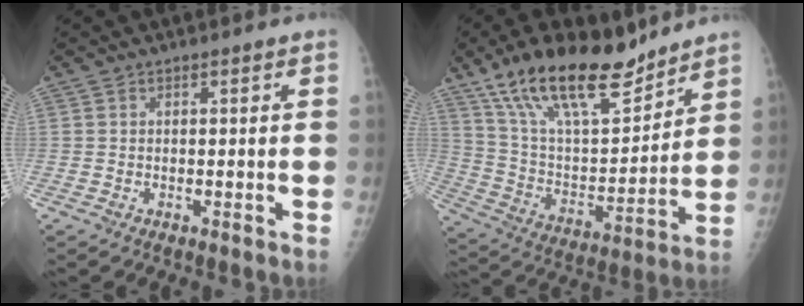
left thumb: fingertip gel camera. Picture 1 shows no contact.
{"total": 22.2, "force": [15.9, 8.1, 13.1], "torque": [-0.194, -0.063, 0.284]}